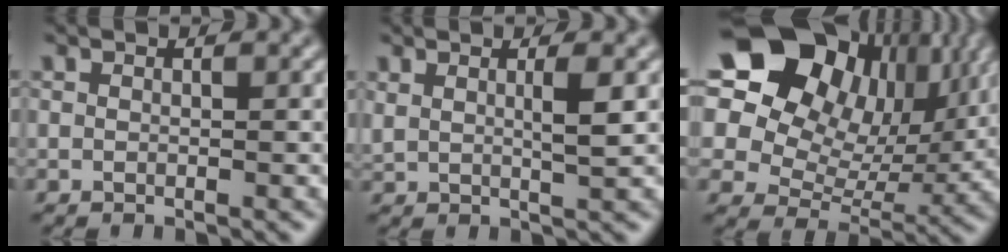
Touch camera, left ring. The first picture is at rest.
{"total": 2.0, "force": [0.6, 0.4, 1.8], "torque": [-0.026, -0.002, 0.014]}
{"total": 17.0, "force": [8.5, 11.8, 8.9], "torque": [-0.178, 0.066, 0.134]}